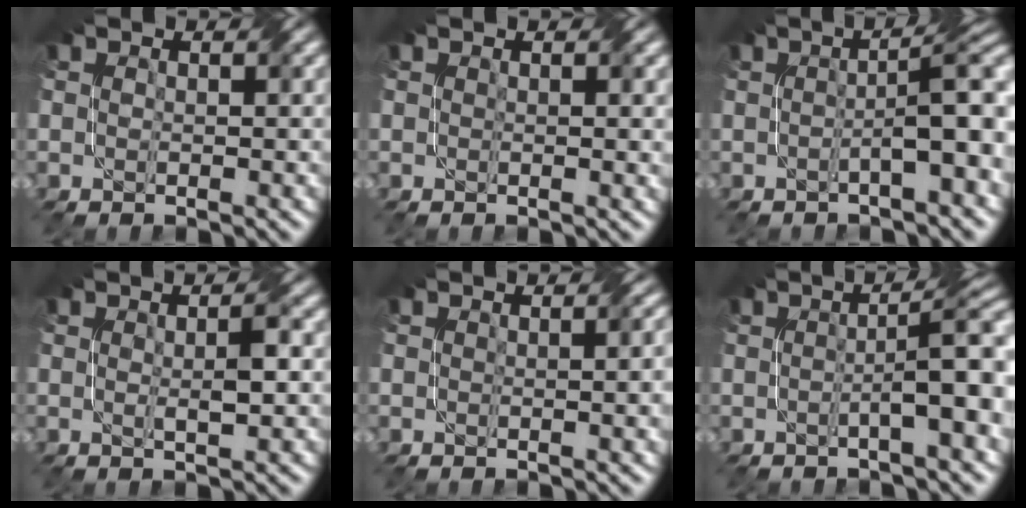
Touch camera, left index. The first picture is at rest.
{"total": 1.1, "force": [0.4, 0.2, 1.0], "torque": [-0.013, 0.000, 0.008]}
{"total": 5.8, "force": [-0.4, 1.1, 5.7], "torque": [-0.075, 0.017, -0.009]}
{"total": 2.0, "force": [0.2, 0.2, 2.0], "torque": [-0.033, 0.001, 0.003]}
{"total": 3.0, "force": [0.3, 1.1, 2.8], "torque": [-0.022, 0.009, 0.006]}
{"total": 6.3, "force": [-0.1, 1.2, 6.2], "torque": [-0.078, 0.014, -0.006]}